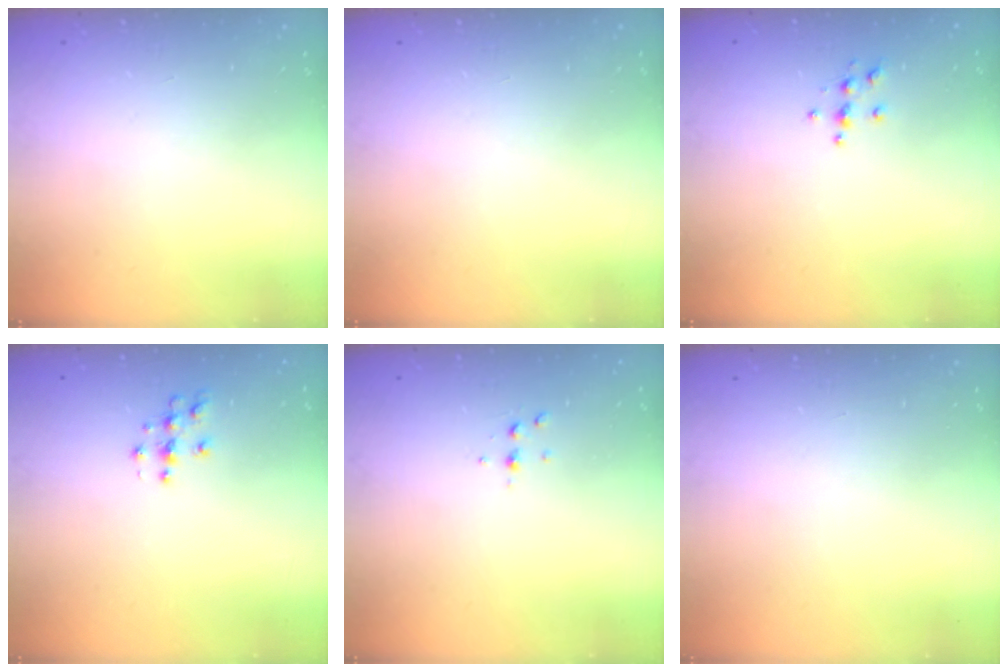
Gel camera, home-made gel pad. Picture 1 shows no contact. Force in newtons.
{"total": 0.0}
{"total": 3.9, "press": 3.8, "slide": 0.4}
{"total": 4.1, "press": 4.1, "slide": 0.5}
{"total": 3.1, "press": 3.1, "slide": 0.5}
{"total": 0.0}